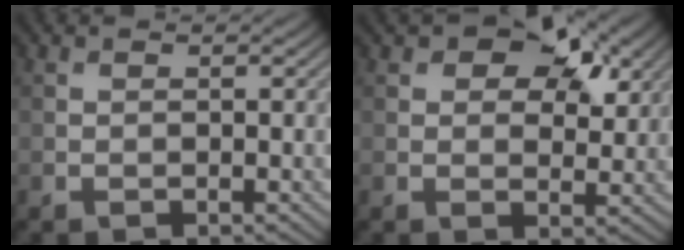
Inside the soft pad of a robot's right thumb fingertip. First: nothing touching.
{"total": 8.5, "force": [4.5, 4.7, 5.4], "torque": [-0.083, 0.005, 0.066]}